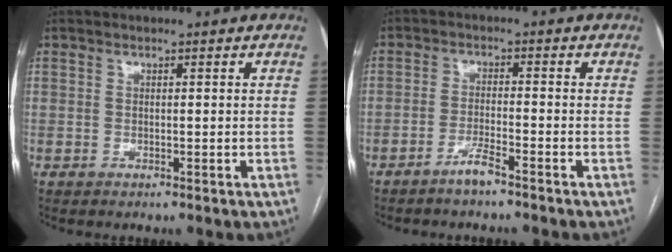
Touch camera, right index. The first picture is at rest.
{"total": 3.2, "force": [-2.6, 0.0, 1.9], "torque": [-0.038, -0.002, -0.050]}